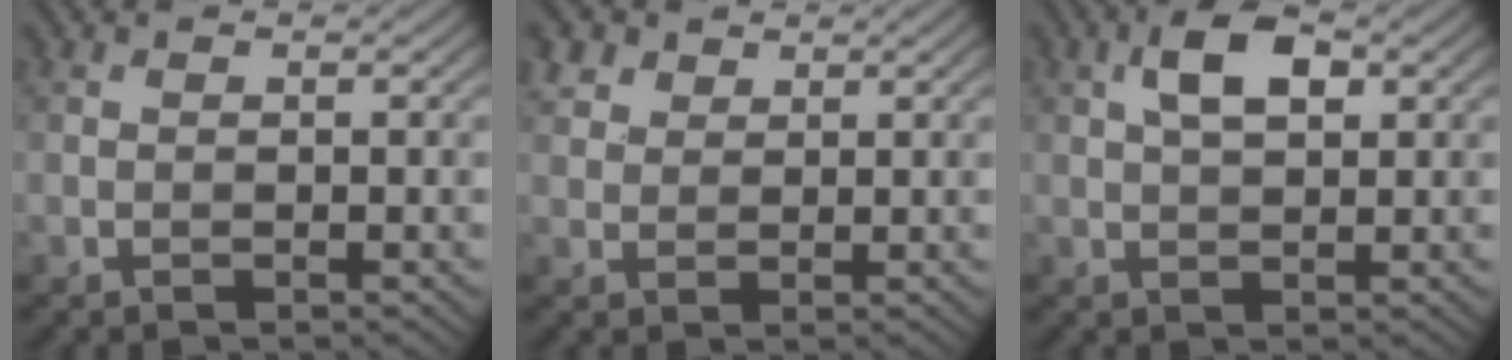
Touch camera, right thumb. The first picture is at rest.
{"total": 3.2, "force": [2.1, 2.2, 1.1], "torque": [-0.035, 0.003, 0.049]}
{"total": 5.0, "force": [1.8, 2.5, 4.0], "torque": [-0.082, 0.009, 0.028]}